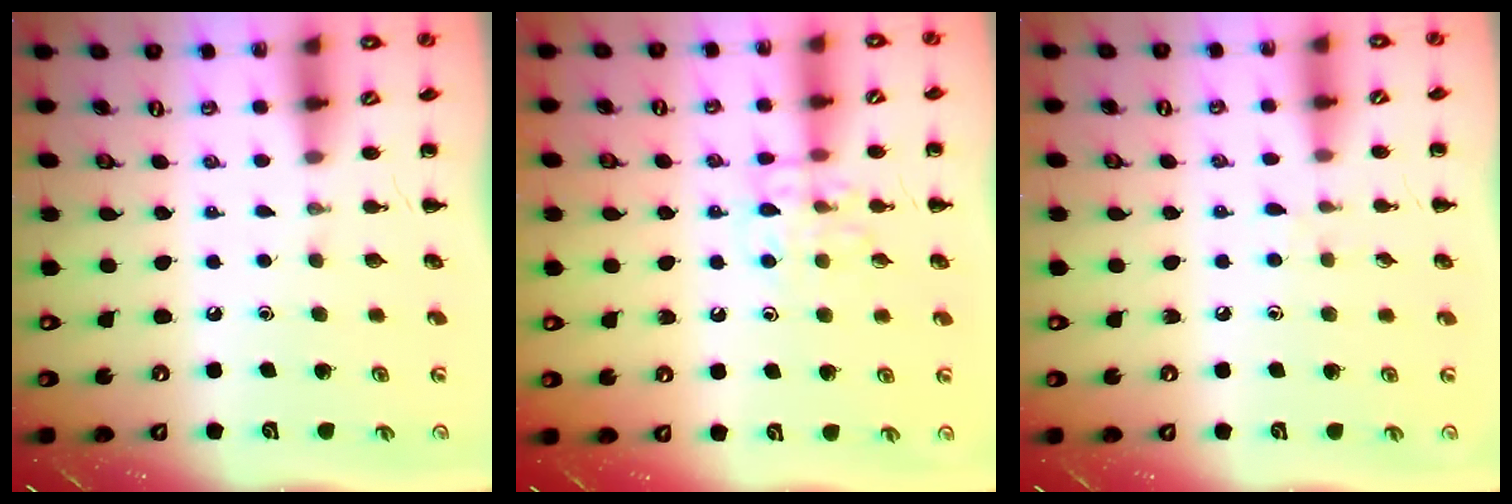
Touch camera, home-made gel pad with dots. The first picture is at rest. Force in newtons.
{"total": 9.4, "press": 9.4, "slide": 0.8}
{"total": 4.4, "press": 3.9, "slide": 2.0}